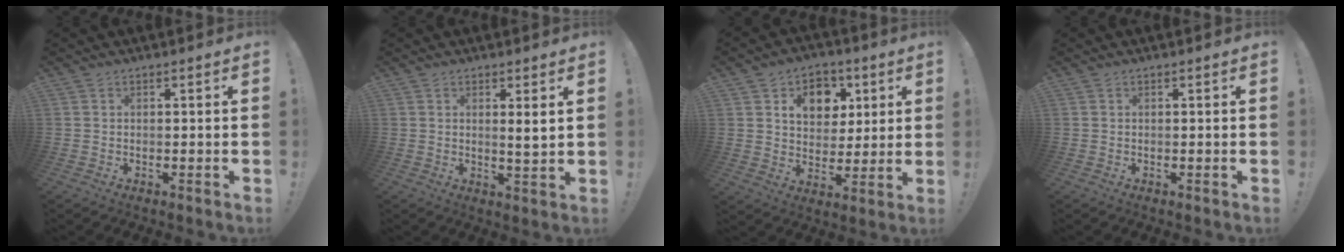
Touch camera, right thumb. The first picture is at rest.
{"total": 3.5, "force": [1.6, 0.0, 3.1], "torque": [-0.040, -0.018, 0.020]}
{"total": 11.0, "force": [5.1, 8.5, 4.6], "torque": [-0.055, -0.028, 0.096]}
{"total": 0.0}